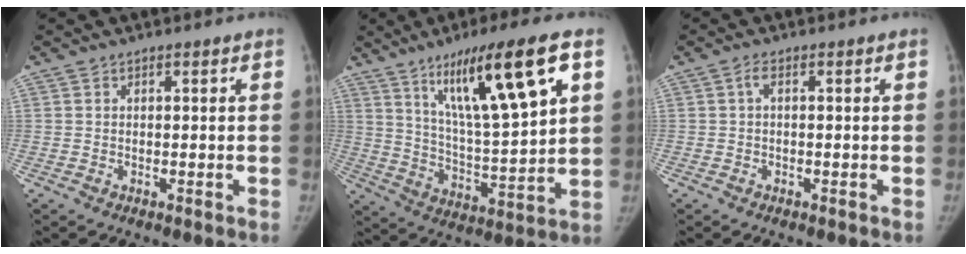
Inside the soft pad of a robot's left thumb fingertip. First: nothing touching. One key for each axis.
{"total": 20.0, "fx": 9.4, "fy": 3.5, "fz": 17.3, "tx": -0.270, "ty": -0.033, "tz": 0.163}
{"total": 1.0, "fx": 0.1, "fy": 0.3, "fz": 1.0, "tx": -0.016, "ty": 0.004, "tz": -0.003}